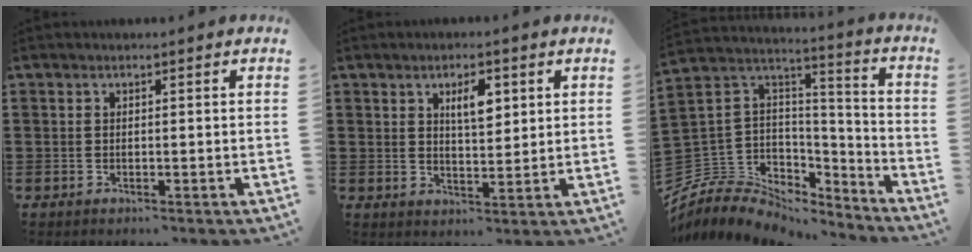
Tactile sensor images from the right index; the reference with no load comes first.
{"total": 4.4, "force": [1.9, 1.6, 3.6], "torque": [-0.061, 0.001, 0.027]}
{"total": 7.0, "force": [-4.6, 5.3, 0.5], "torque": [-0.052, -0.015, -0.092]}